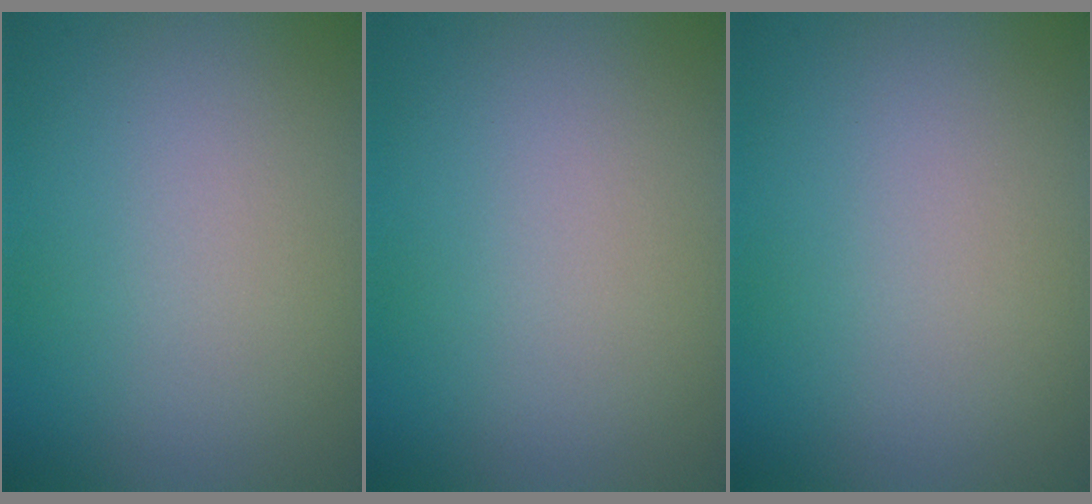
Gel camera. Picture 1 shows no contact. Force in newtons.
{"total": 0.0}
{"total": 0.0}